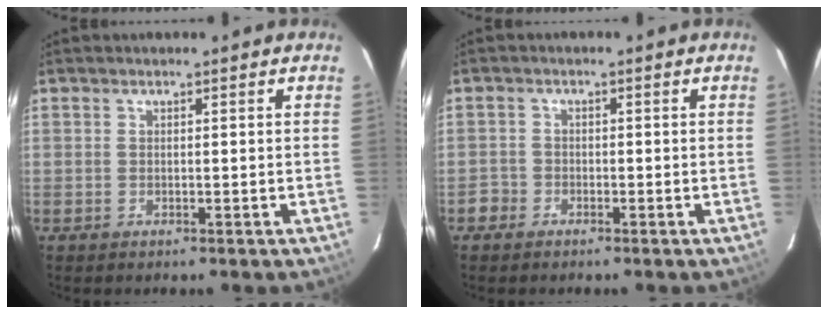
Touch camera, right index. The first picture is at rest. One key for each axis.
{"total": 2.3, "fx": -1.6, "fy": 1.5, "fz": -0.6, "tx": 0.007, "ty": 0.009, "tz": -0.031}